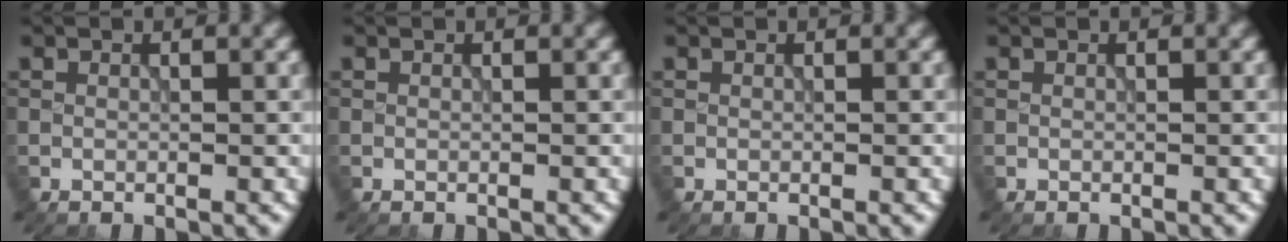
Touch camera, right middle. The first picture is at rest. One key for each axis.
{"total": 0.0}
{"total": 0.0}
{"total": 0.0}